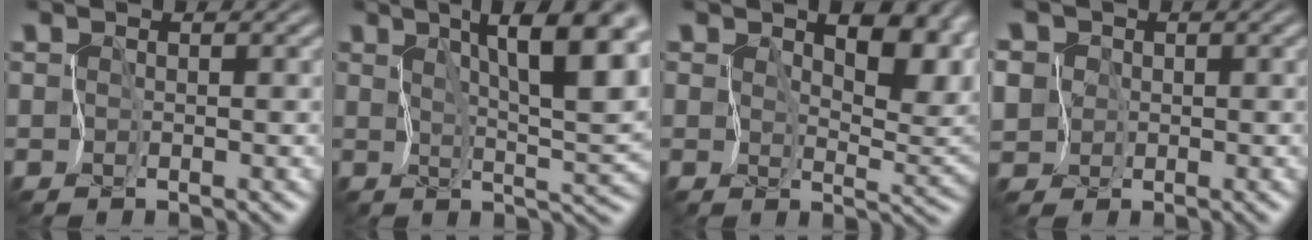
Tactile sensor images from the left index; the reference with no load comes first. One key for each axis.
{"total": 10.2, "fx": 4.4, "fy": 3.0, "fz": 8.7, "tx": -0.125, "ty": 0.004, "tz": 0.065}
{"total": 9.4, "fx": 4.0, "fy": 4.4, "fz": 7.3, "tx": -0.105, "ty": -0.007, "tz": 0.069}
{"total": 5.0, "fx": 0.3, "fy": 4.8, "fz": 1.5, "tx": -0.044, "ty": 0.017, "tz": -0.017}